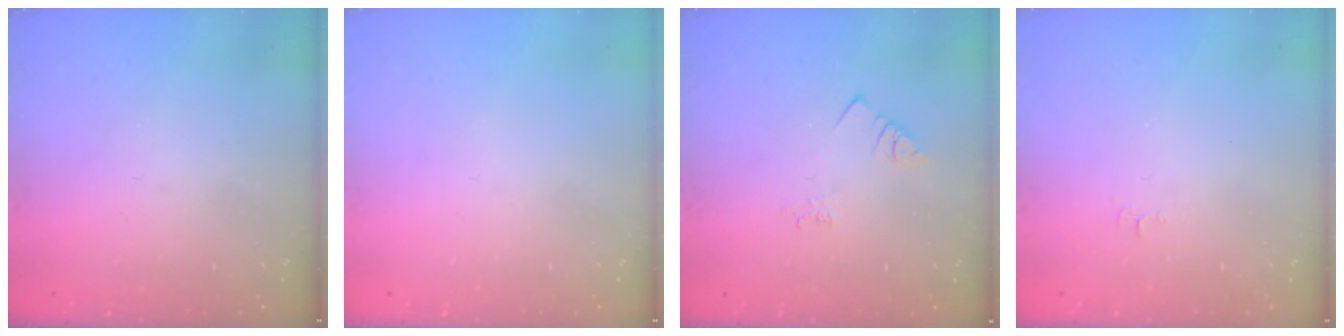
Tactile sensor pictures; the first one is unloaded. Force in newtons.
{"total": 0.0}
{"total": 1.4, "press": 1.4, "slide": 0.3}
{"total": 4.0, "press": 3.9, "slide": 0.3}